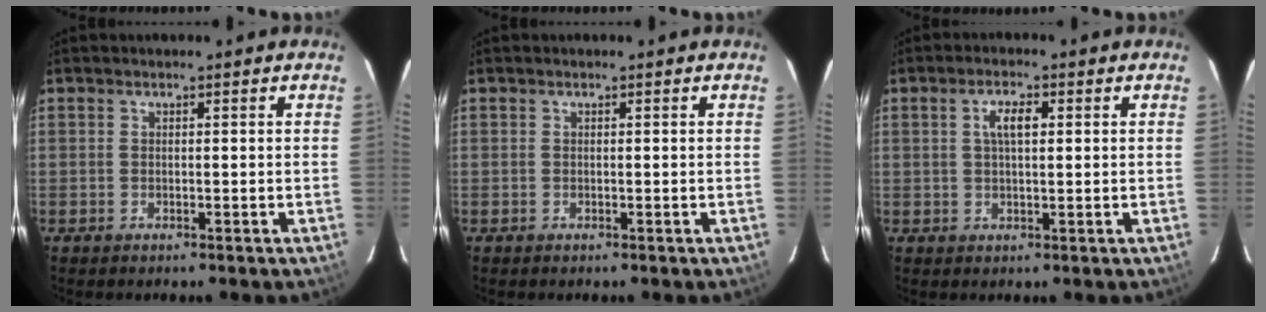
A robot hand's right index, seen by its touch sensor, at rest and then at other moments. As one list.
[{"total": 0.0}, {"total": 3.7, "force": [0.9, 1.4, 3.3], "torque": [-0.061, 0.009, 0.018]}]